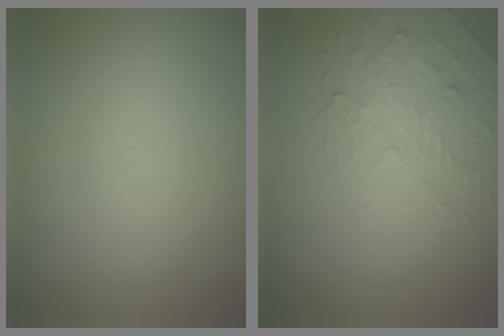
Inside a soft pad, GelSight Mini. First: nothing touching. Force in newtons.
{"total": 2.2, "press": 1.4, "slide": 1.7}